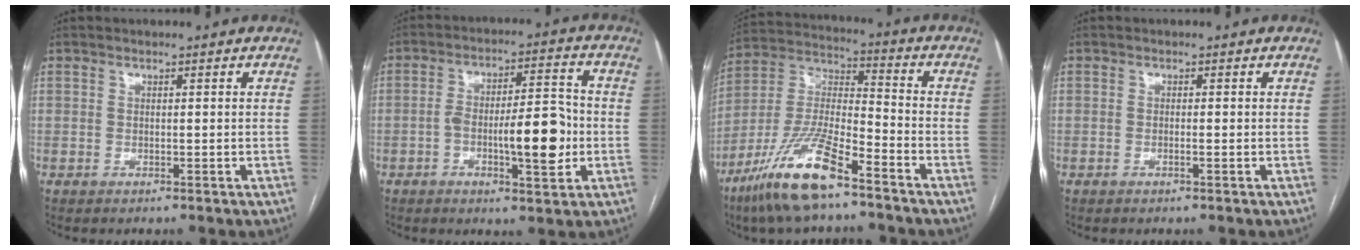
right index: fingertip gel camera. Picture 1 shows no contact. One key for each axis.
{"total": 11.0, "fx": -2.5, "fy": 2.8, "fz": 10.4, "tx": -0.165, "ty": 0.018, "tz": -0.034}
{"total": 15.1, "fx": -10.0, "fy": 2.8, "fz": 10.9, "tx": -0.229, "ty": -0.013, "tz": -0.189}
{"total": 0.7, "fx": -0.3, "fy": -0.1, "fz": 0.6, "tx": -0.012, "ty": 0.001, "tz": -0.005}